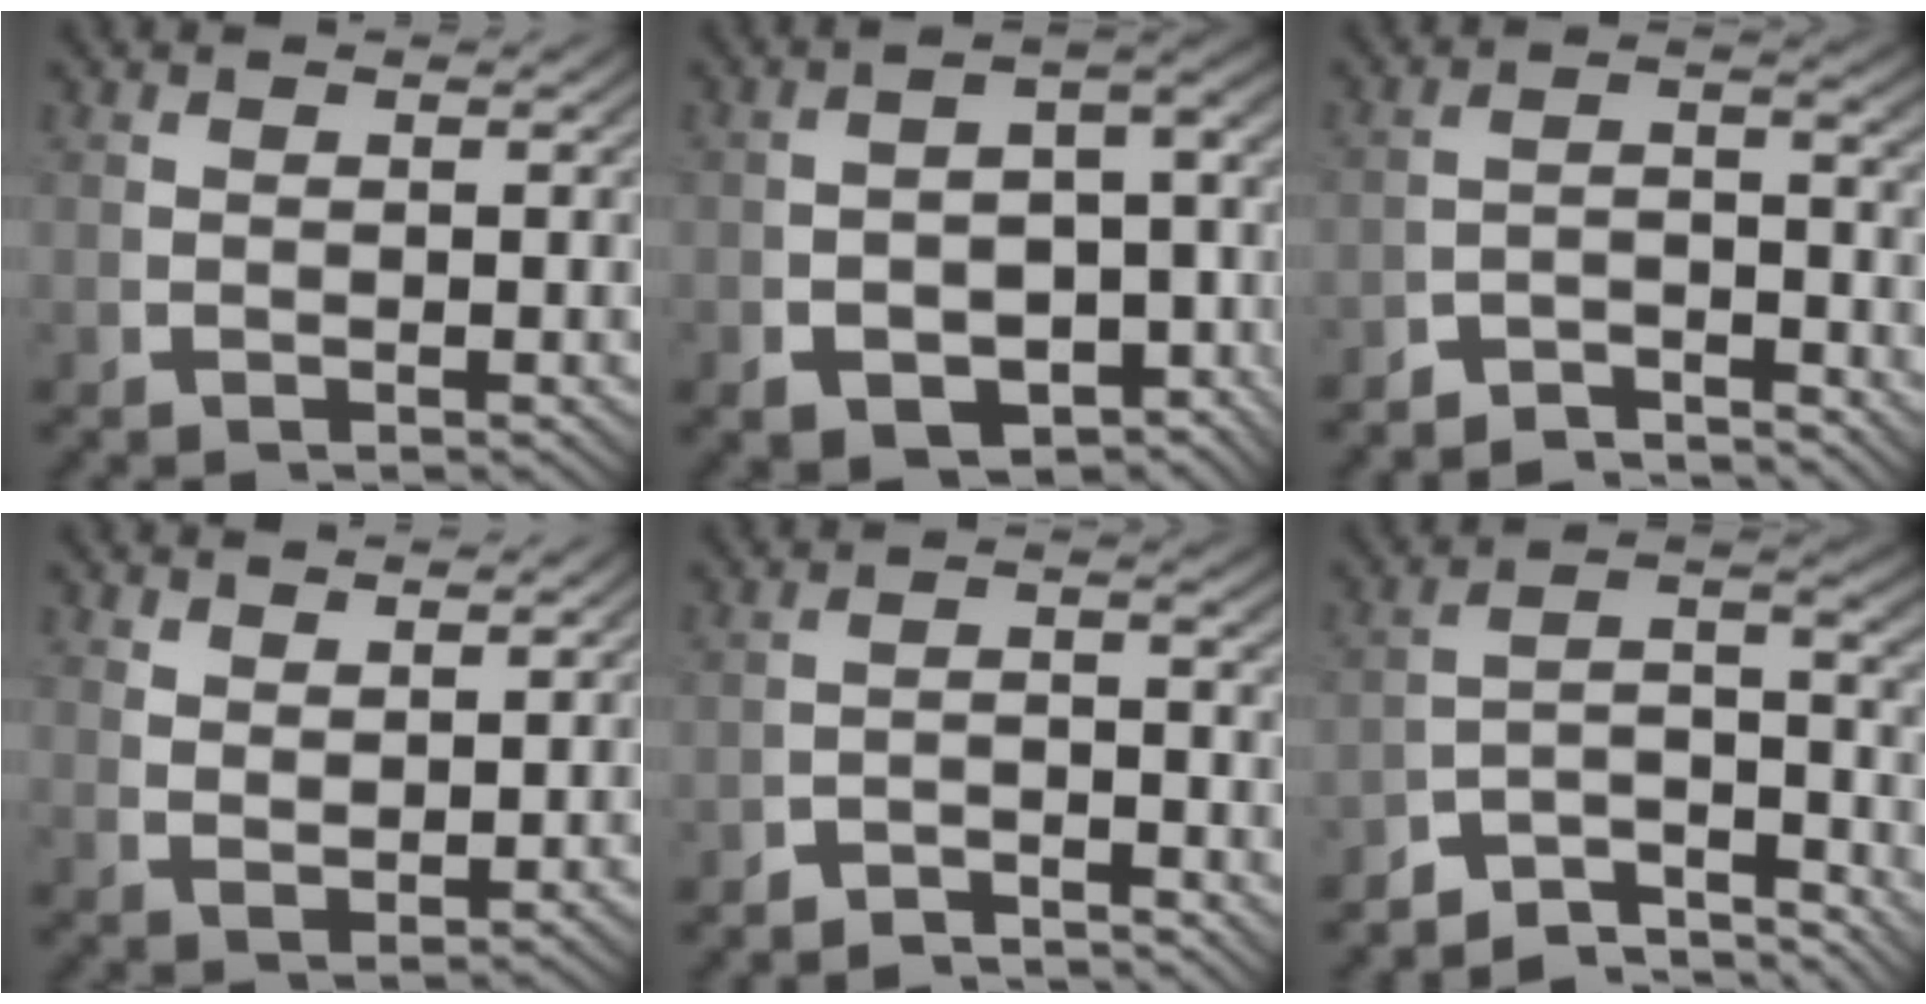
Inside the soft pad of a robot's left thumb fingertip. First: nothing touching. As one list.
[{"total": 9.3, "force": [-3.4, 6.1, 6.2], "torque": [-0.095, -0.029, -0.035]}, {"total": 4.8, "force": [-4.2, 1.3, 1.9], "torque": [-0.019, -0.022, -0.067]}, {"total": 2.4, "force": [2.2, 0.6, 0.9], "torque": [-0.014, -0.008, 0.054]}, {"total": 3.9, "force": [-3.8, 0.6, 0.8], "torque": [-0.003, -0.014, -0.064]}, {"total": 8.8, "force": [-3.8, 5.3, 5.9], "torque": [-0.109, -0.034, -0.061]}]